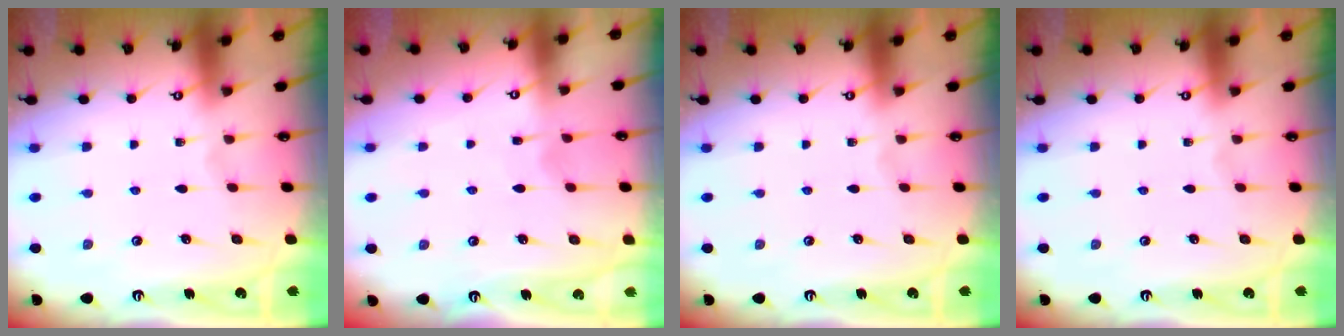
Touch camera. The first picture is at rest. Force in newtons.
{"total": 3.5, "press": 3.4, "slide": 0.4}
{"total": 0.0}
{"total": 0.0}